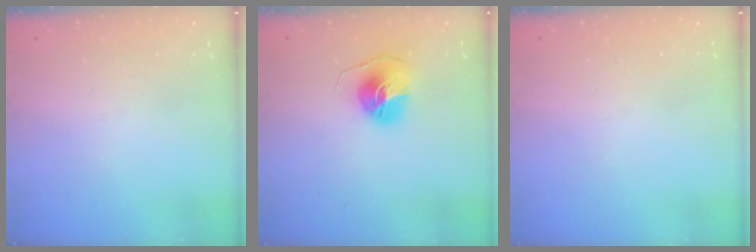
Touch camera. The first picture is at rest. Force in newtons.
{"total": 9.2, "press": 9.2, "slide": 0.4}
{"total": 0.0}